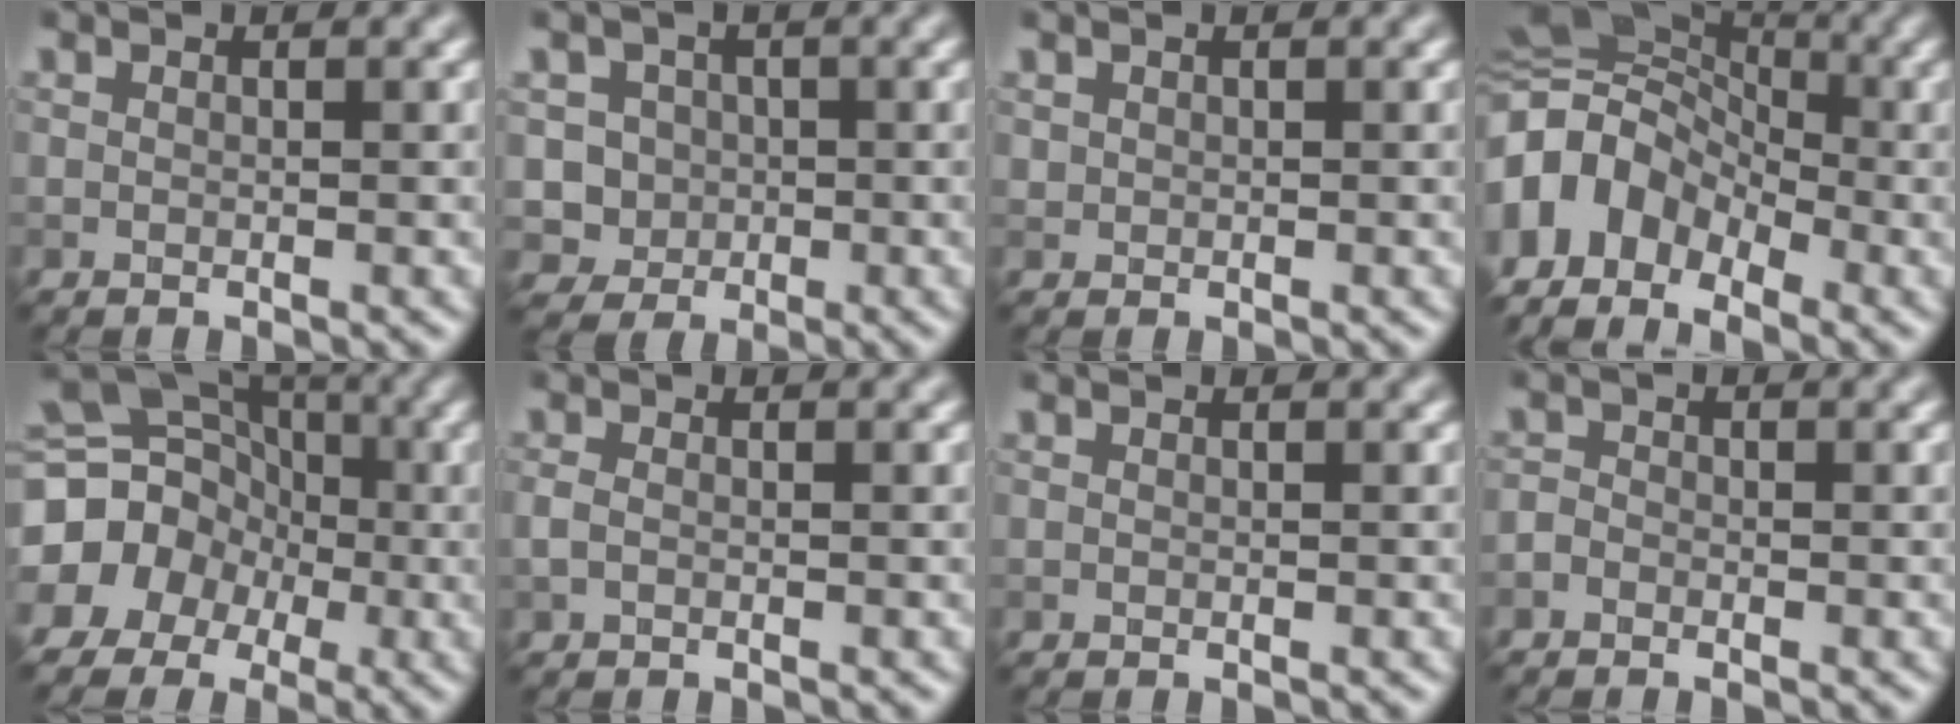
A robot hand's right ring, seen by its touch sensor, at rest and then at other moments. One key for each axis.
{"total": 3.0, "fx": -0.3, "fy": 2.9, "fz": 0.6, "tx": 0.003, "ty": -0.001, "tz": -0.014}
{"total": 0.5, "fx": 0.2, "fy": 0.5, "fz": 0.0, "tx": 0.004, "ty": -0.003, "tz": 0.008}
{"total": 8.5, "fx": -3.9, "fy": 6.2, "fz": 4.4, "tx": -0.076, "ty": 0.001, "tz": -0.081}
{"total": 16.0, "fx": -3.6, "fy": 14.9, "fz": 4.7, "tx": -0.129, "ty": -0.003, "tz": -0.085}
{"total": 0.9, "fx": -0.3, "fy": 0.6, "fz": 0.7, "tx": -0.018, "ty": -0.001, "tz": -0.009}
{"total": 0.0}
{"total": 1.0, "fx": -0.8, "fy": 0.5, "fz": 0.3, "tx": -0.003, "ty": 0.001, "tz": -0.019}